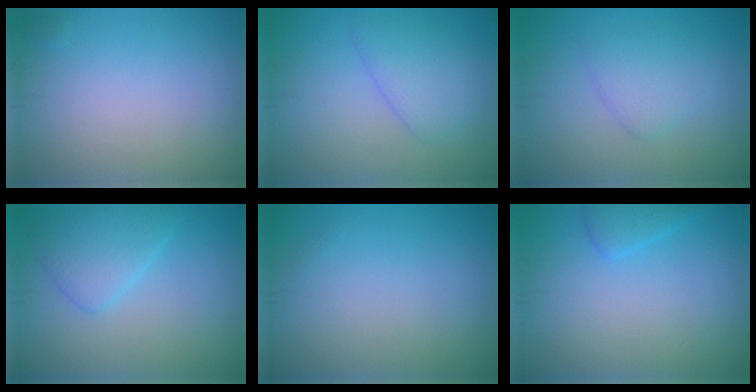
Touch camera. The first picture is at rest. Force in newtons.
{"total": 3.0, "press": 3.0, "slide": 0.2}
{"total": 2.6, "press": 2.6, "slide": 0.2}
{"total": 3.2, "press": 3.2, "slide": 0.1}
{"total": 0.0}
{"total": 1.6, "press": 1.6, "slide": 0.1}